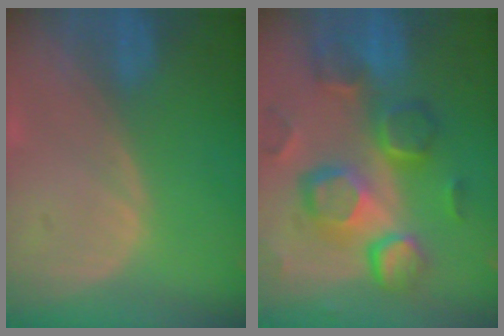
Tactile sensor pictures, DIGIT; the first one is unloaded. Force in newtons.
{"total": 12.3, "press": 10.7, "slide": 6.0}